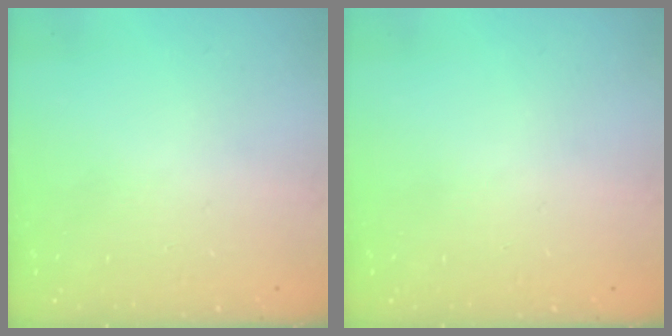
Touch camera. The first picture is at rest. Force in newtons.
{"total": 0.0}